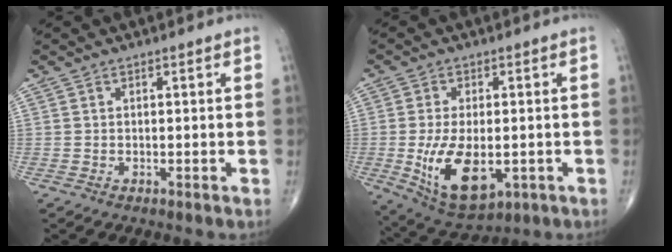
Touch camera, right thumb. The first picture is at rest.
{"total": 13.2, "force": [-2.6, 6.9, 11.0], "torque": [-0.191, -0.013, -0.025]}